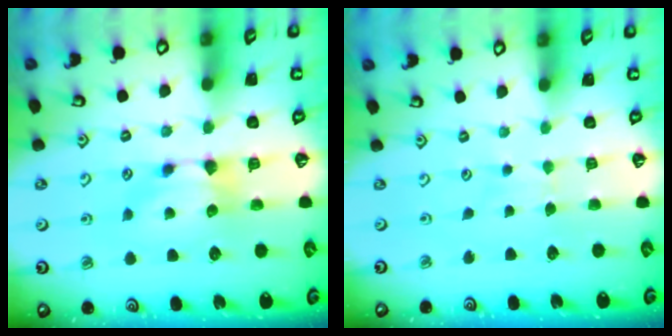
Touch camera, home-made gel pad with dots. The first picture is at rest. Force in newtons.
{"total": 3.4, "press": 3.4, "slide": 0.4}